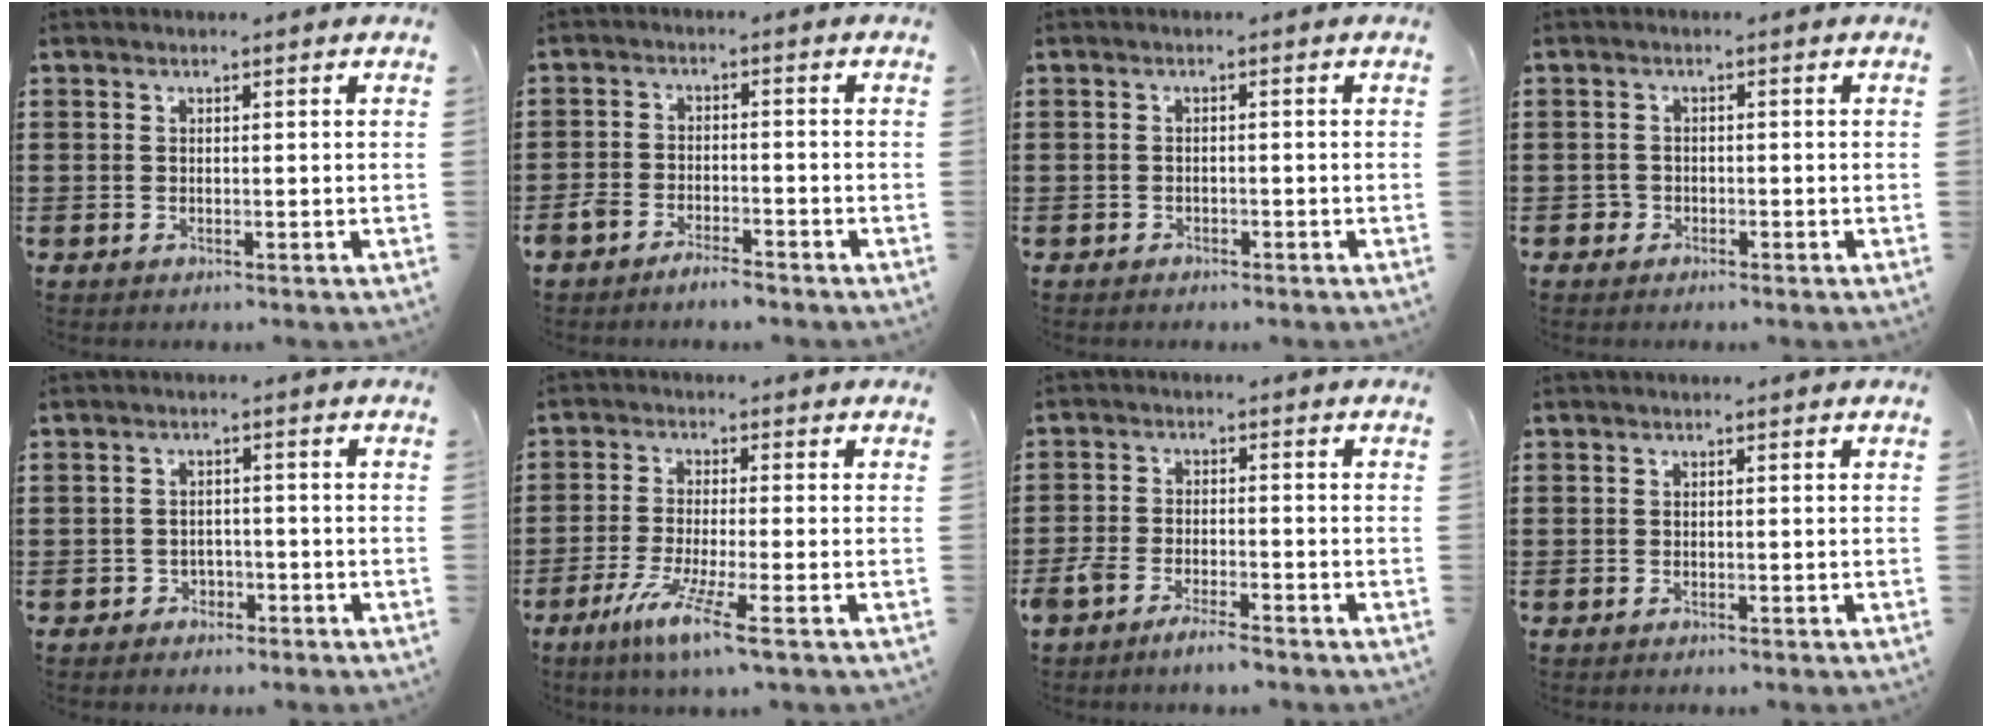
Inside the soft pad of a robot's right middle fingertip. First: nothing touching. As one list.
[{"total": 3.4, "force": [-3.2, 0.9, 0.9], "torque": [-0.032, 0.002, -0.068]}, {"total": 0.9, "force": [-0.8, 0.5, 0.0], "torque": [-0.004, 0.002, -0.019]}, {"total": 1.2, "force": [-0.8, 0.9, 0.1], "torque": [-0.004, 0.004, -0.019]}, {"total": 1.8, "force": [-1.4, 1.0, 0.0], "torque": [-0.008, 0.001, -0.034]}, {"total": 6.7, "force": [-4.1, -0.1, 5.3], "torque": [-0.111, -0.018, -0.077]}, {"total": 3.7, "force": [-3.2, 0.7, 1.6], "torque": [-0.049, -0.001, -0.070]}, {"total": 0.0}]